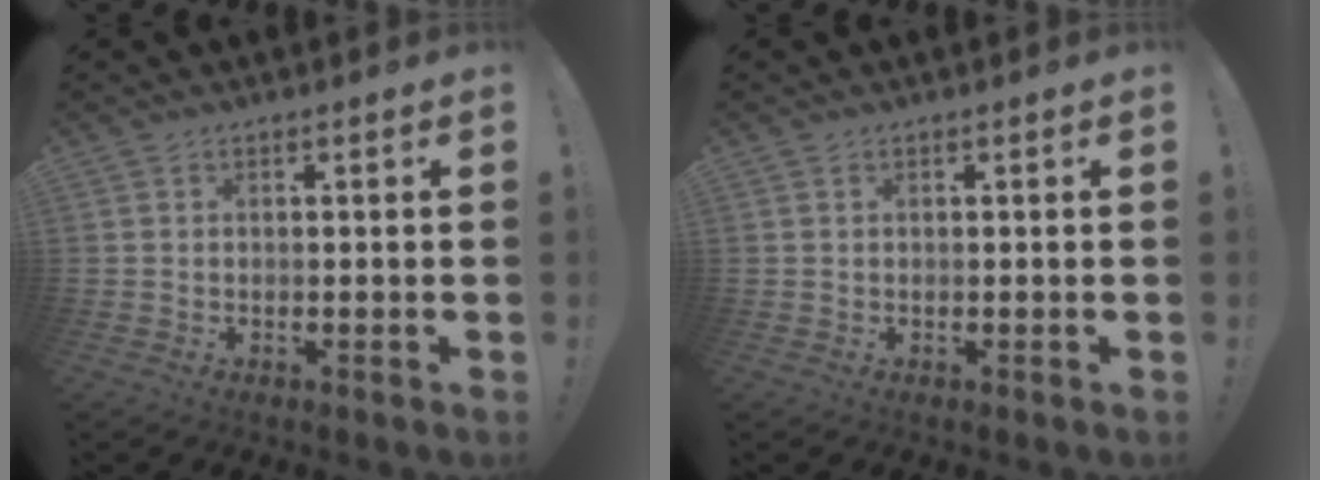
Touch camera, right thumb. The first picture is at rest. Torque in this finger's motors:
{"motor_torque": [0.00, 0.16, 0.05, -0.11, 0.03]}